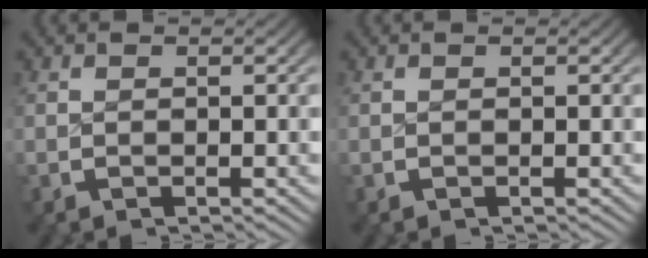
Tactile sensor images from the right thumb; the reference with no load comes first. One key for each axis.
{"total": 0.0}